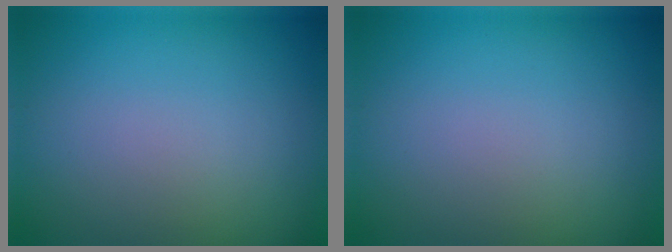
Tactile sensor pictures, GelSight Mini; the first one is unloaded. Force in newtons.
{"total": 0.0}